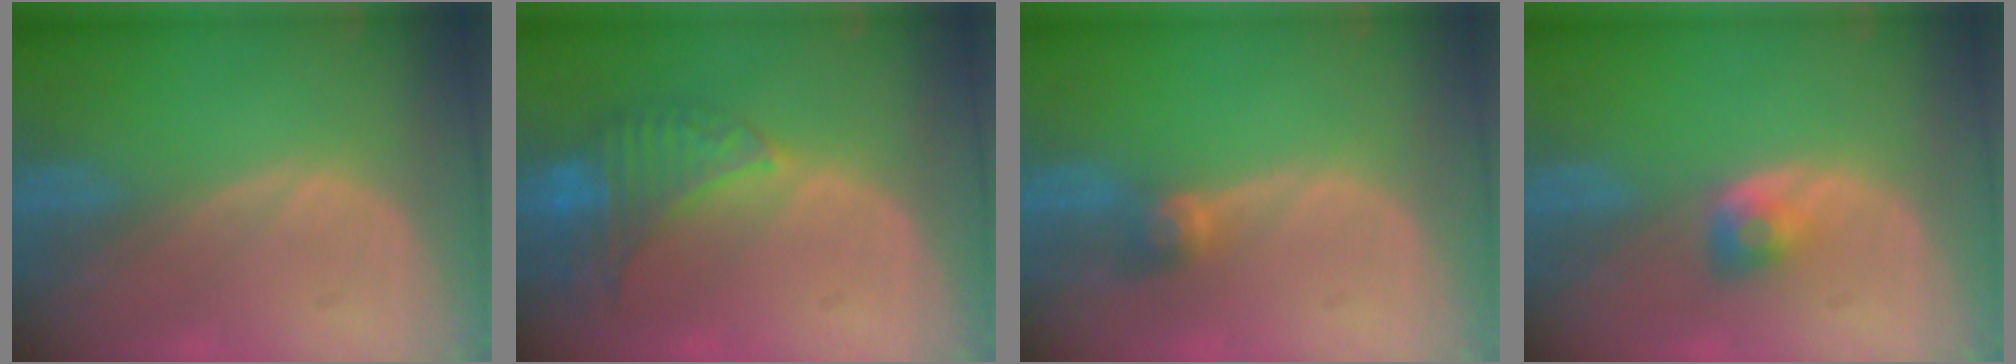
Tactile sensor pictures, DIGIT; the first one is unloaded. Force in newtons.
{"total": 7.9, "press": 7.4, "slide": 2.8}
{"total": 2.6, "press": 2.5, "slide": 0.6}
{"total": 2.8, "press": 2.5, "slide": 1.3}